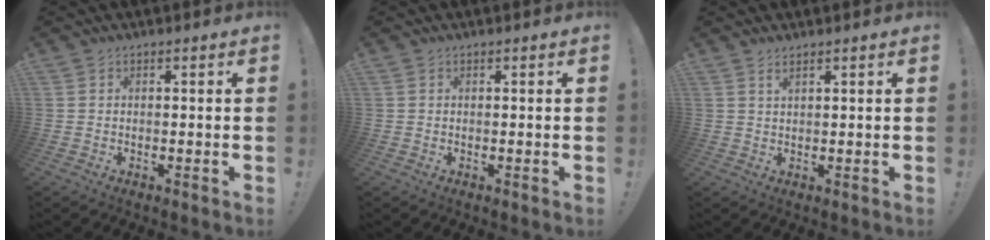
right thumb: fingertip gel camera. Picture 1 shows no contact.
{"total": 0.0}
{"total": 1.3, "force": [1.0, 0.2, 0.9], "torque": [-0.019, -0.002, 0.017]}